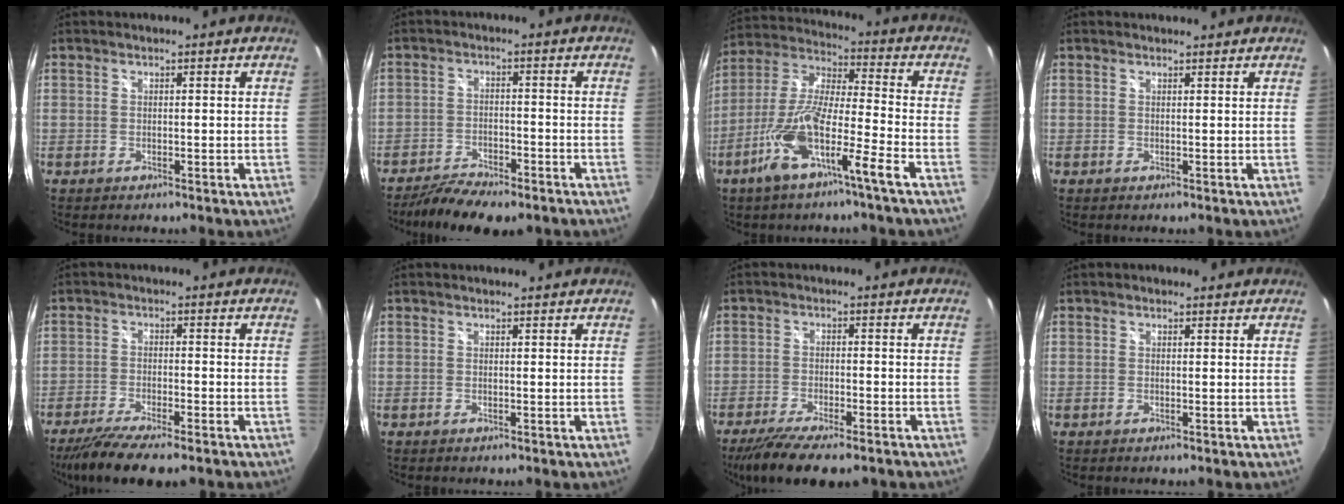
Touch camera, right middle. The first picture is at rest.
{"total": 10.5, "force": [-8.4, 3.0, 5.5], "torque": [-0.127, -0.024, -0.139]}
{"total": 13.9, "force": [-7.5, 0.8, 11.7], "torque": [-0.234, -0.009, -0.145]}
{"total": 1.1, "force": [1.1, 0.2, 0.0], "torque": [-0.004, 0.002, 0.016]}
{"total": 9.9, "force": [-7.8, 1.4, 6.0], "torque": [-0.135, -0.034, -0.135]}
{"total": 1.1, "force": [1.1, 0.0, 0.1], "torque": [-0.007, 0.001, 0.010]}
{"total": 11.4, "force": [-8.7, 2.6, 6.9], "torque": [-0.150, -0.039, -0.147]}
{"total": 0.7, "force": [0.4, 0.5, 0.1], "torque": [-0.004, 0.003, 0.000]}